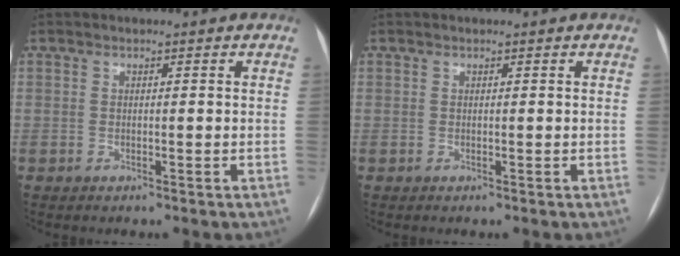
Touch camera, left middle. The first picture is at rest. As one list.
[{"total": 0.0}]